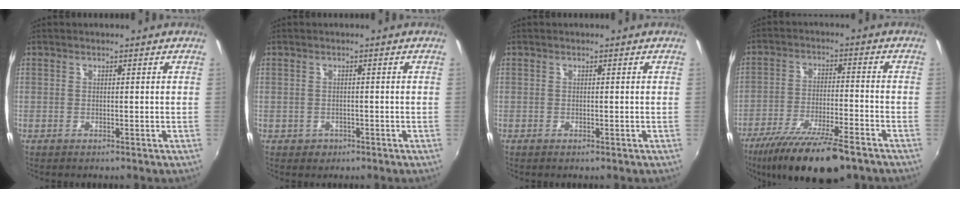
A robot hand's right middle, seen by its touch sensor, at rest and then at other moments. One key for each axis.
{"total": 2.0, "fx": -0.8, "fy": 1.7, "fz": 0.5, "tx": -0.013, "ty": -0.003, "tz": -0.008}
{"total": 0.0}
{"total": 16.5, "fx": -12.4, "fy": 3.6, "fz": 10.3, "tx": -0.203, "ty": -0.034, "tz": -0.206}